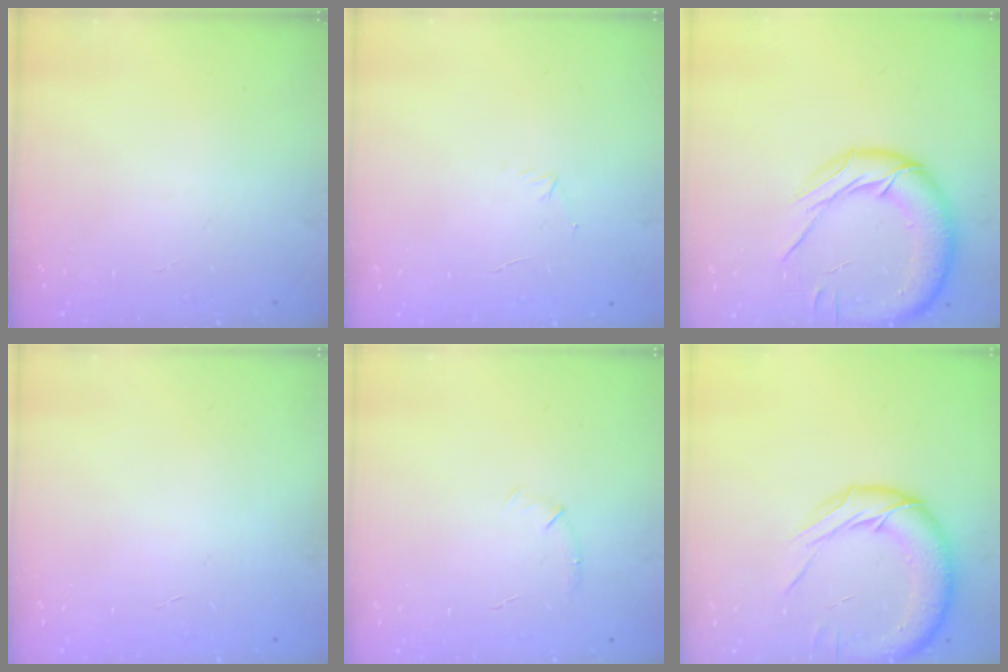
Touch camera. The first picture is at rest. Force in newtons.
{"total": 3.2, "press": 3.1, "slide": 0.8}
{"total": 18.6, "press": 18.2, "slide": 3.5}
{"total": 0.6, "press": 0.6, "slide": 0.2}
{"total": 5.5, "press": 5.2, "slide": 1.6}
{"total": 16.0, "press": 15.9, "slide": 1.9}